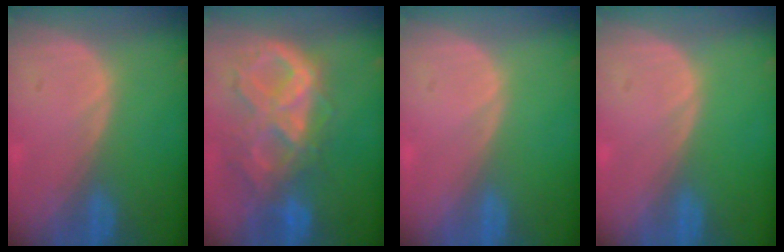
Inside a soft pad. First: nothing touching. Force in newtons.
{"total": 10.5, "press": 8.8, "slide": 5.8}
{"total": 0.0}
{"total": 0.0}